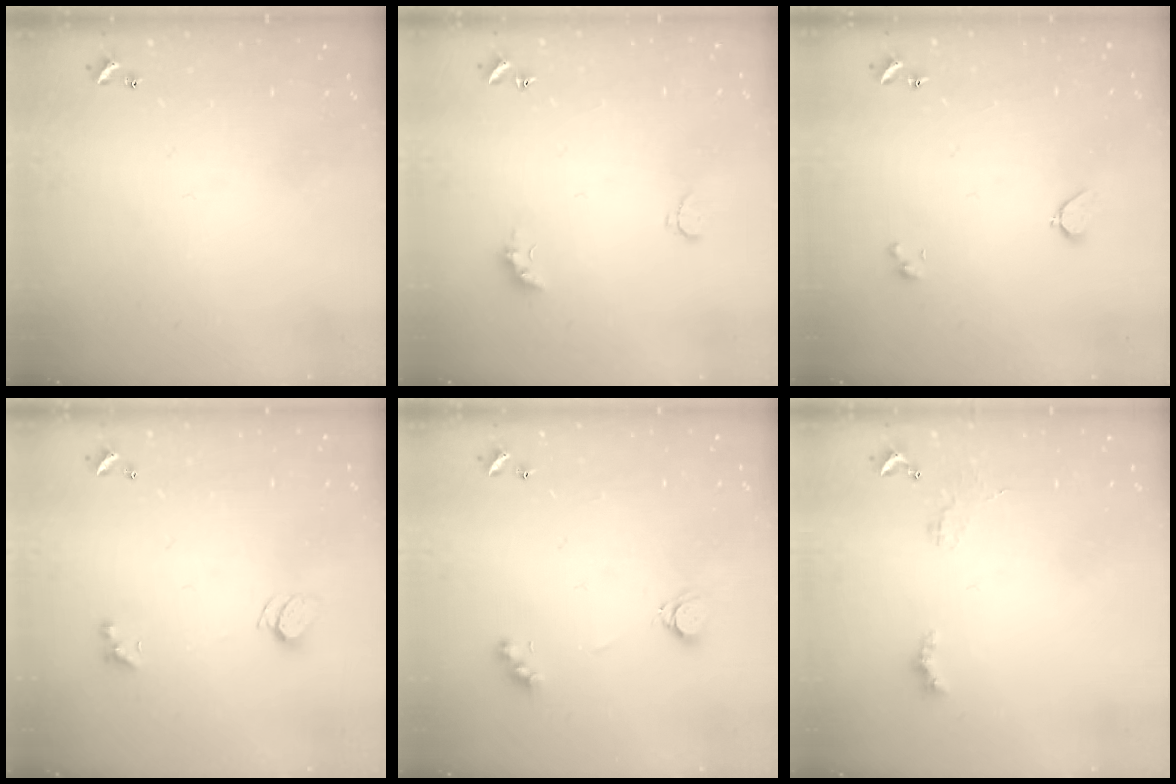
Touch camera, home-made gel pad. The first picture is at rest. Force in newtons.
{"total": 3.5, "press": 3.4, "slide": 0.8}
{"total": 2.2, "press": 2.1, "slide": 0.6}
{"total": 2.5, "press": 2.4, "slide": 0.7}
{"total": 2.8, "press": 2.8, "slide": 0.5}
{"total": 1.9, "press": 1.8, "slide": 0.5}